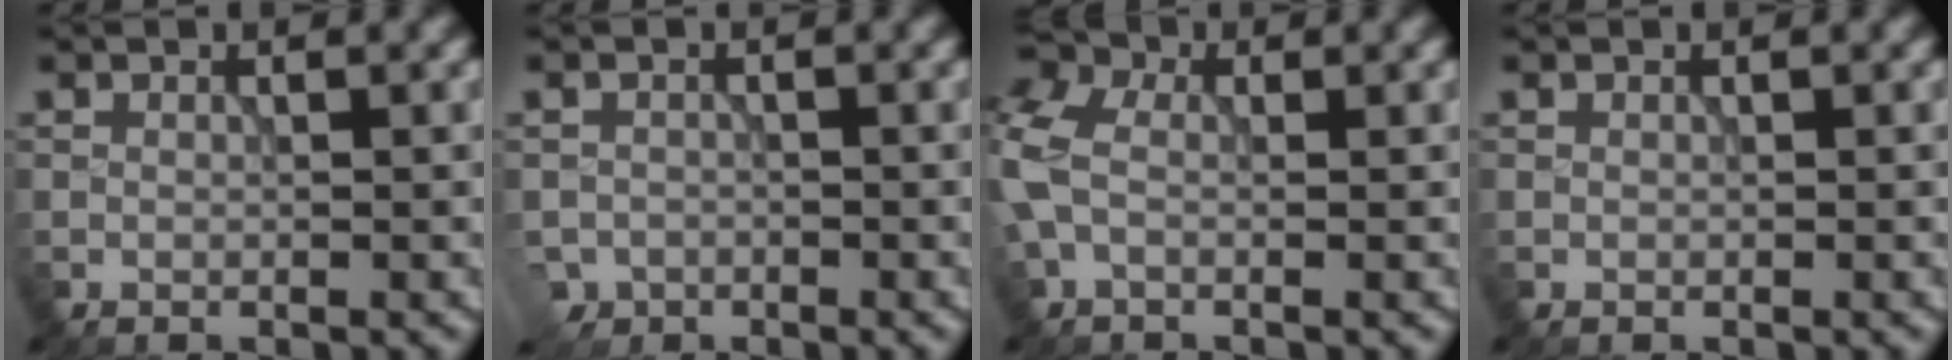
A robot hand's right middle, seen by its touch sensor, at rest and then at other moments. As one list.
[{"total": 2.6, "force": [-1.9, 1.8, 0.1], "torque": [0.004, -0.002, -0.034]}, {"total": 7.9, "force": [-0.1, 5.6, 5.6], "torque": [-0.139, 0.013, -0.007]}, {"total": 0.0}]